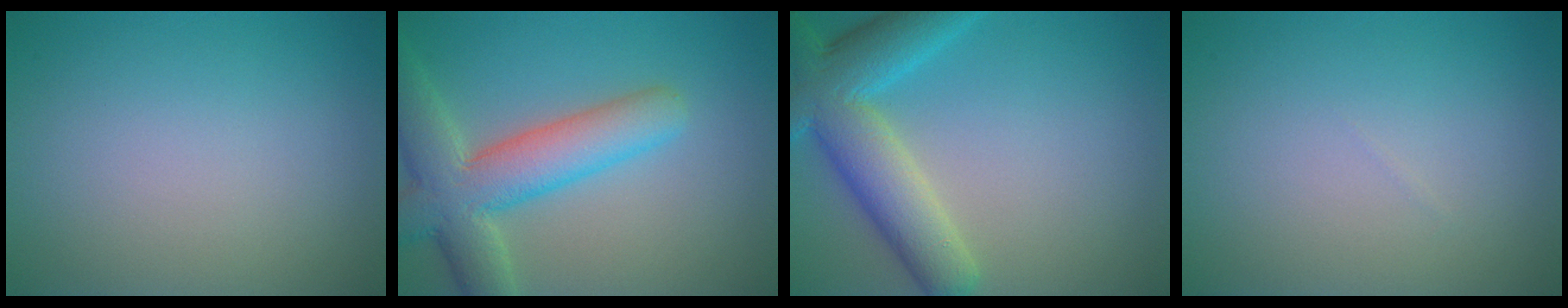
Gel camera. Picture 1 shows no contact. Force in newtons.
{"total": 7.6, "press": 7.5, "slide": 0.7}
{"total": 8.0, "press": 8.0, "slide": 0.5}
{"total": 0.0}